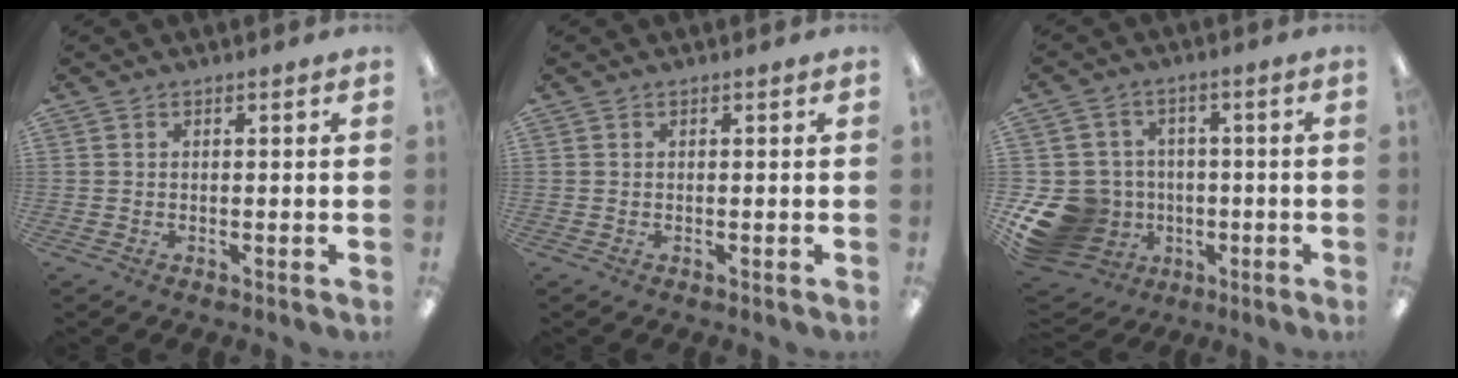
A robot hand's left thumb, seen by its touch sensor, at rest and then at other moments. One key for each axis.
{"total": 0.0}
{"total": 14.9, "fx": -4.5, "fy": 13.0, "fz": 5.7, "tx": -0.136, "ty": 0.030, "tz": -0.063}